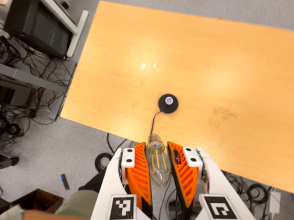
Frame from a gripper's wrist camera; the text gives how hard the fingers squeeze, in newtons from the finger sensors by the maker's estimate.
{"total": 20.4, "left": 22.2, "right": 18.7}